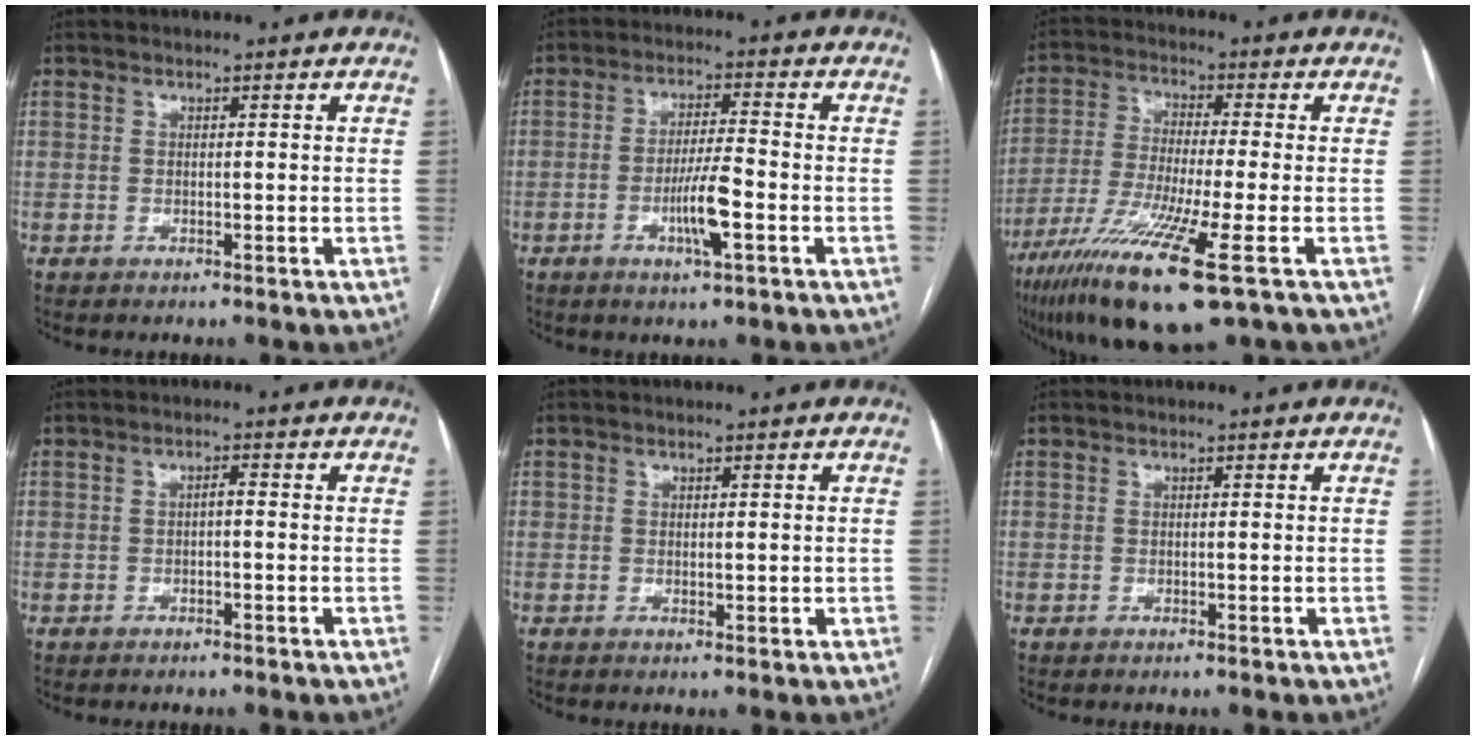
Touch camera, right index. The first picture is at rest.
{"total": 6.3, "force": [-2.2, 0.4, 5.9], "torque": [-0.111, -0.006, -0.040]}
{"total": 15.0, "force": [-7.9, 0.3, 12.7], "torque": [-0.263, -0.043, -0.144]}
{"total": 1.2, "force": [-0.2, 0.3, 1.1], "torque": [-0.017, 0.004, -0.005]}
{"total": 1.1, "force": [0.3, 0.7, 0.8], "torque": [-0.010, -0.005, 0.007]}
{"total": 0.0}